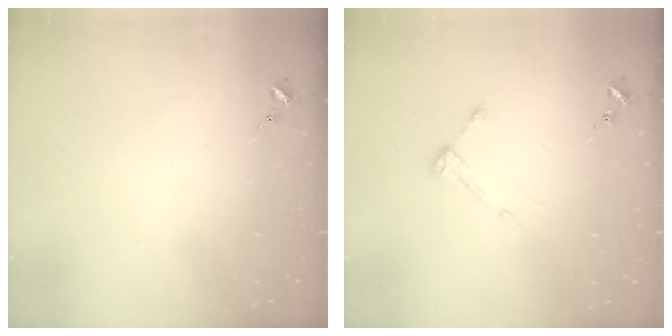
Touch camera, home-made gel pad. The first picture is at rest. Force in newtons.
{"total": 5.0, "press": 4.9, "slide": 0.4}